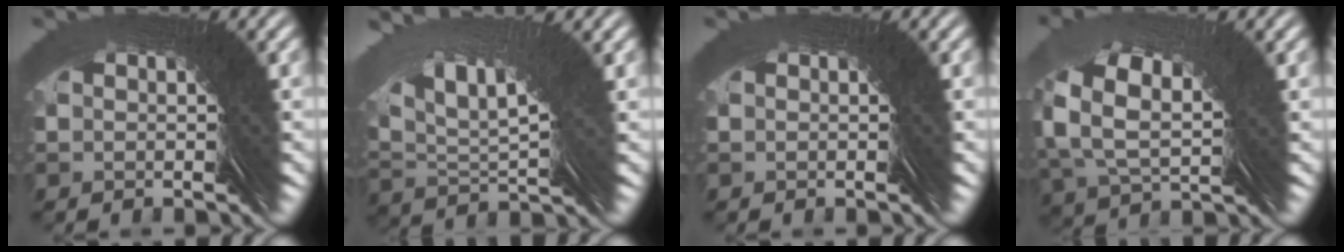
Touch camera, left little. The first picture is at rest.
{"total": 4.3, "force": [3.4, -1.6, 2.1], "torque": [-0.040, 0.045, 0.045]}
{"total": 0.0}
{"total": 3.6, "force": [2.8, 1.3, 1.9], "torque": [-0.045, 0.028, 0.032]}